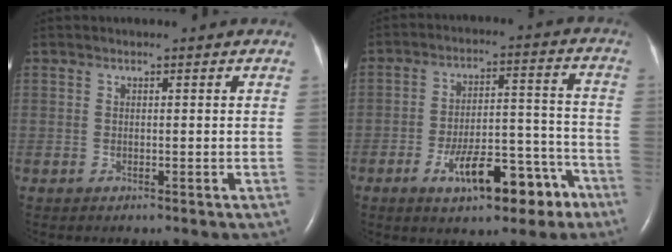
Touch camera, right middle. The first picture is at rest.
{"total": 11.1, "force": [-6.5, 3.8, 8.2], "torque": [-0.125, 0.022, -0.096]}